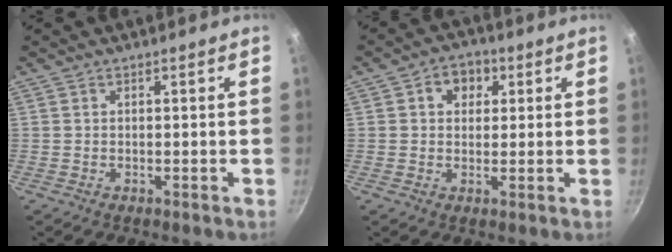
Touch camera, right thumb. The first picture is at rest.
{"total": 5.7, "force": [1.8, 4.6, 2.9], "torque": [-0.011, 0.002, 0.019]}